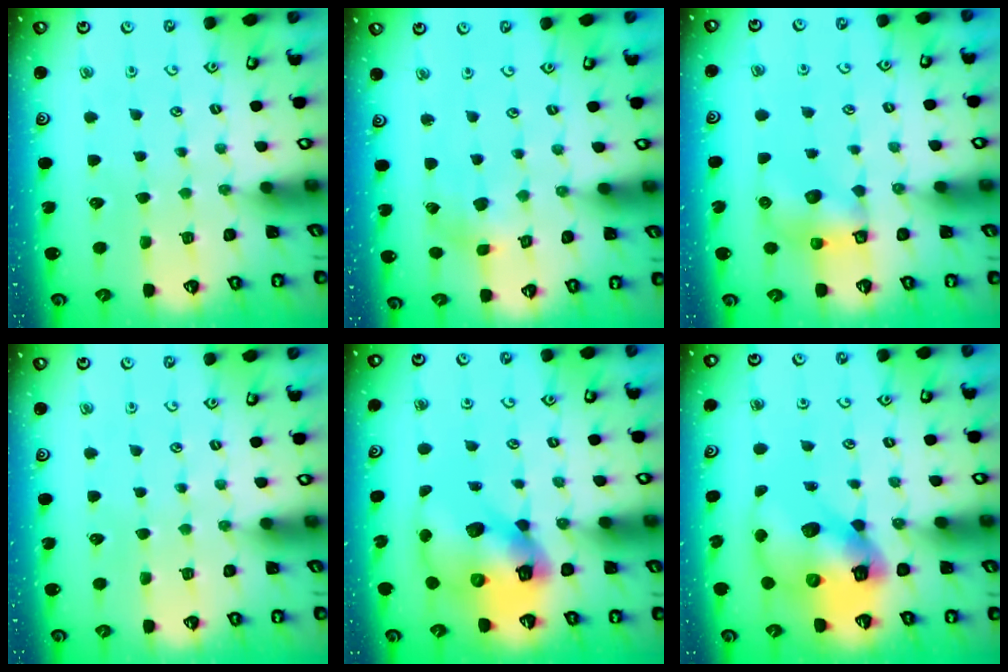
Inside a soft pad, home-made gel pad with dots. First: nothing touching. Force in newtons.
{"total": 2.4, "press": 2.3, "slide": 0.5}
{"total": 7.2, "press": 7.2, "slide": 0.2}
{"total": 0.0}
{"total": 14.9, "press": 14.7, "slide": 2.2}
{"total": 15.9, "press": 15.8, "slide": 1.9}